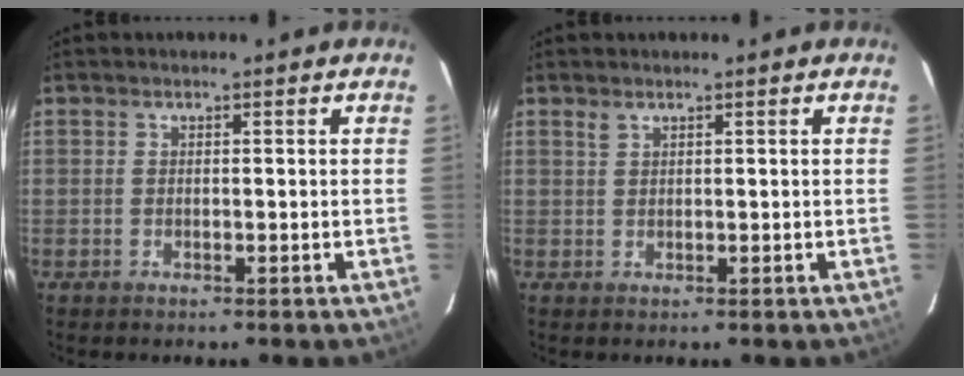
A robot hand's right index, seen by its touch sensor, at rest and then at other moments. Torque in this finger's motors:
{"motor_torque": [0.19, 0.02, 0.02, 0.00]}